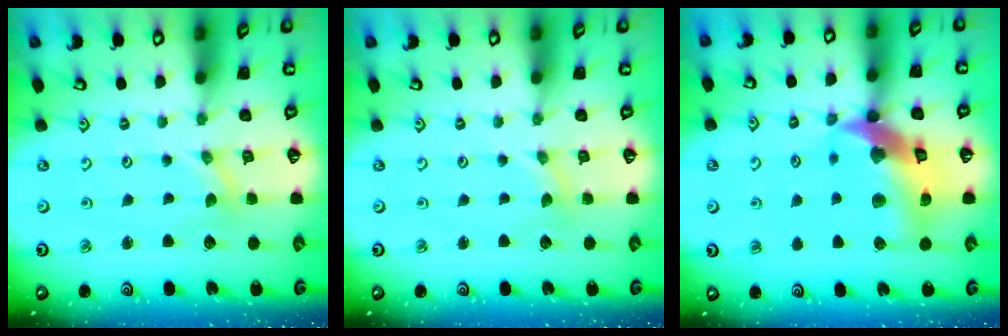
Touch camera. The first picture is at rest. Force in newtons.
{"total": 0.0}
{"total": 19.5, "press": 19.3, "slide": 2.8}